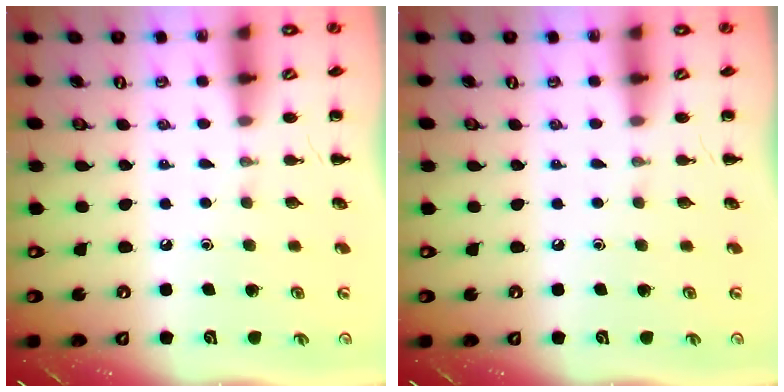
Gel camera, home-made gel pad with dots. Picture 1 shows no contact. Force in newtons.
{"total": 0.0}